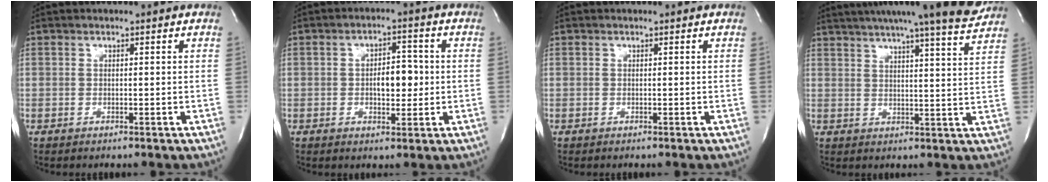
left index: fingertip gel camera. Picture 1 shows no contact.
{"total": 5.1, "force": [-0.3, 2.5, 4.5], "torque": [-0.068, 0.009, -0.002]}
{"total": 0.0}
{"total": 18.3, "force": [16.3, -0.4, 8.4], "torque": [-0.137, -0.014, 0.208]}